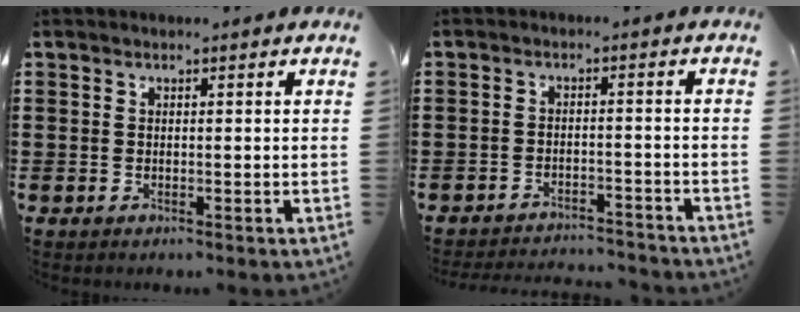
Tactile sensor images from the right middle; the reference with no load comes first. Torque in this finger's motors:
{"motor_torque": [0.00, 0.00, 0.03, 0.04]}